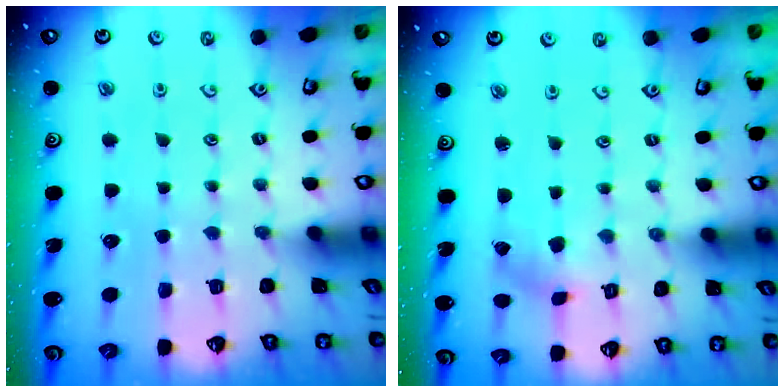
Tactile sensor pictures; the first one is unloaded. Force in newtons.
{"total": 1.2, "press": 1.2, "slide": 0.2}